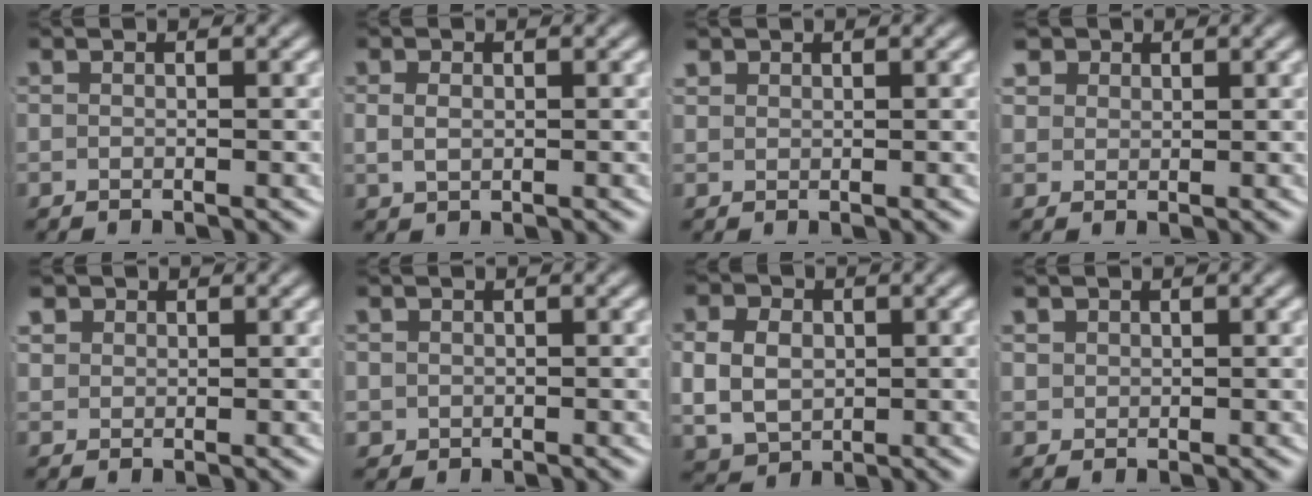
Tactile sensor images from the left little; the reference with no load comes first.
{"total": 1.1, "force": [0.2, 0.7, 0.8], "torque": [-0.020, -0.006, 0.012]}
{"total": 1.0, "force": [0.8, 0.5, 0.3], "torque": [-0.013, -0.004, 0.024]}
{"total": 2.7, "force": [1.7, 1.8, 0.9], "torque": [-0.029, -0.007, 0.037]}
{"total": 1.9, "force": [1.2, 1.3, 0.6], "torque": [-0.024, -0.006, 0.029]}
{"total": 2.1, "force": [-0.2, 2.1, 0.4], "torque": [-0.025, -0.018, 0.005]}
{"total": 6.4, "force": [0.0, 5.5, 3.3], "torque": [-0.071, -0.020, 0.009]}
{"total": 1.5, "force": [0.8, 1.2, 0.4], "torque": [-0.021, -0.011, 0.025]}